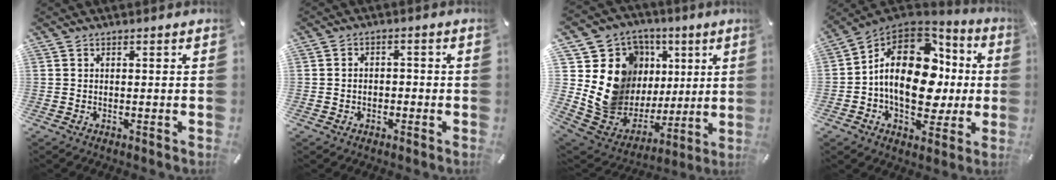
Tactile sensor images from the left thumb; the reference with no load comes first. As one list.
[{"total": 2.7, "force": [-1.2, 2.2, 1.1], "torque": [-0.023, 0.008, -0.026]}, {"total": 15.9, "force": [3.1, 14.9, 4.7], "torque": [-0.080, -0.052, 0.091]}, {"total": 21.0, "force": [0.9, 13.9, 15.7], "torque": [-0.274, -0.002, 0.020]}]